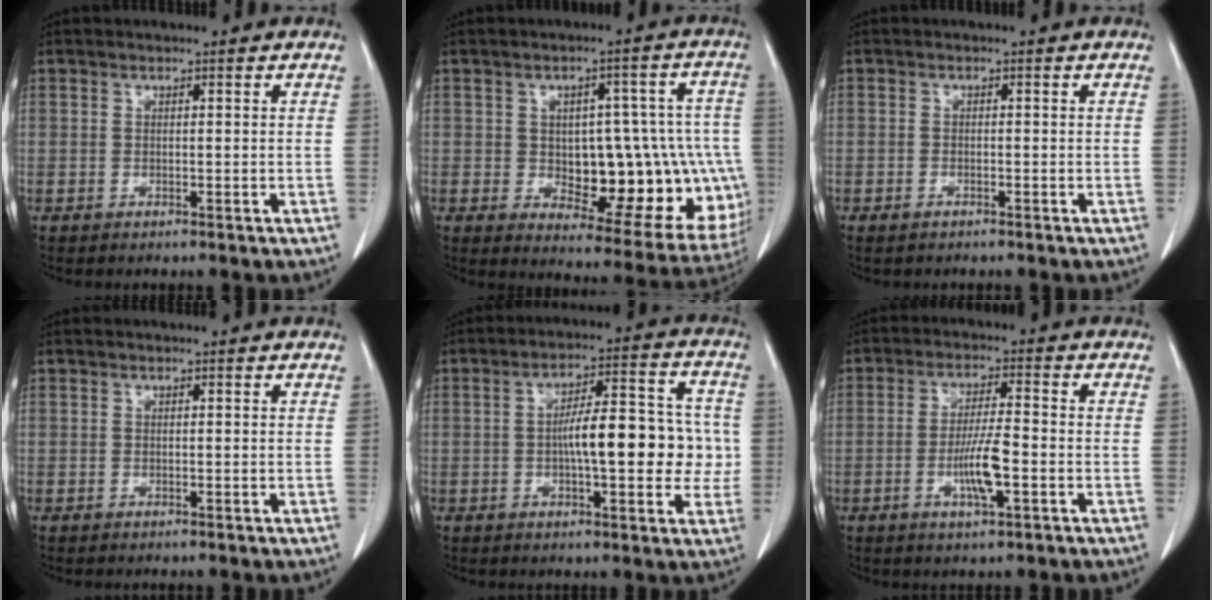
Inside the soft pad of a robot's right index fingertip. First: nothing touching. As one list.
[{"total": 19.8, "force": [-2.6, 8.6, 17.7], "torque": [-0.152, 0.036, 0.001]}, {"total": 1.1, "force": [-0.8, 0.5, 0.5], "torque": [-0.013, 0.000, -0.009]}, {"total": 0.0}, {"total": 12.7, "force": [-0.7, 4.1, 12.0], "torque": [-0.175, 0.032, -0.008]}, {"total": 6.5, "force": [-1.9, 0.8, 6.2], "torque": [-0.120, -0.002, -0.032]}]